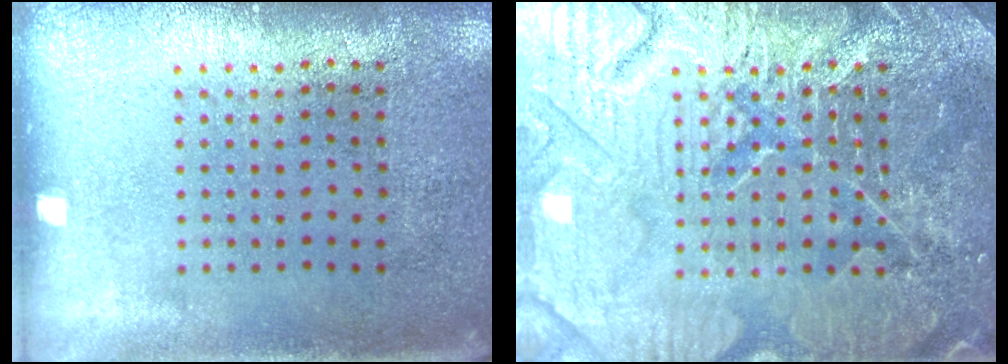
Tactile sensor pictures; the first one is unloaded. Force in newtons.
{"total": 7.7, "press": 7.7, "slide": 0.9}